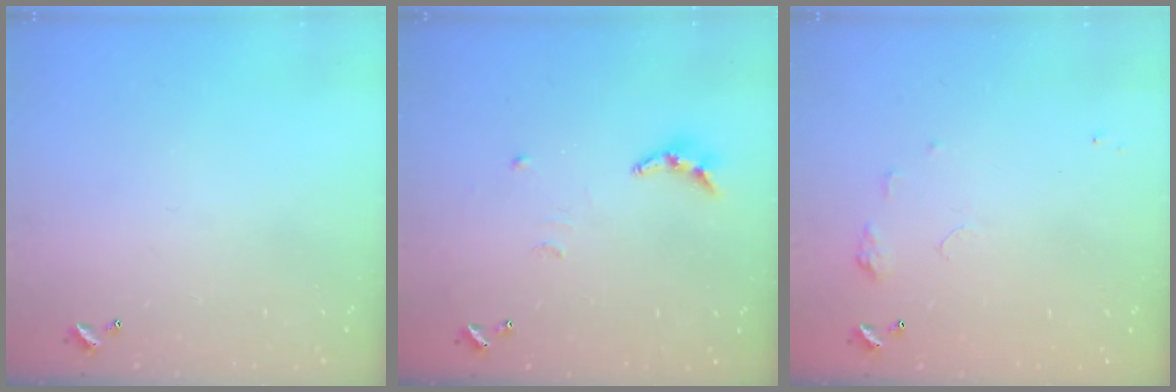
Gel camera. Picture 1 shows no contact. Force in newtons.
{"total": 7.9, "press": 7.9, "slide": 0.2}
{"total": 4.5, "press": 4.4, "slide": 0.5}